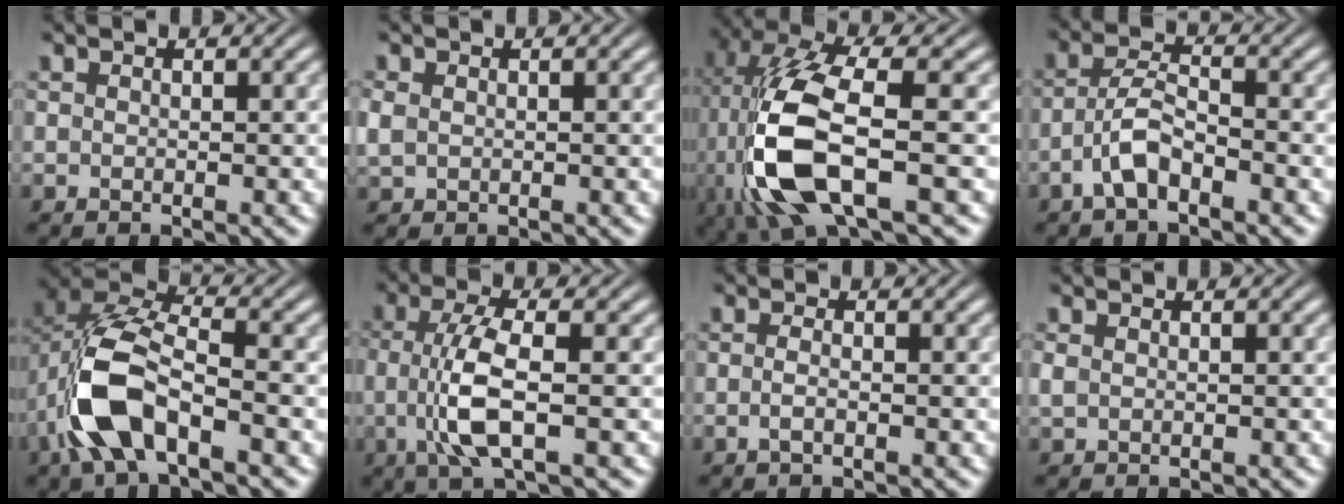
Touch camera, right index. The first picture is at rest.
{"total": 1.3, "force": [0.1, 1.2, 0.6], "torque": [-0.026, -0.009, 0.012]}
{"total": 10.6, "force": [-0.9, 4.8, 9.3], "torque": [-0.227, -0.030, 0.006]}
{"total": 3.6, "force": [-2.2, 1.6, 2.3], "torque": [-0.047, -0.007, -0.039]}
{"total": 10.5, "force": [0.0, 7.2, 7.7], "torque": [-0.194, -0.017, 0.001]}
{"total": 5.3, "force": [-0.6, 1.6, 5.0], "torque": [-0.114, -0.015, -0.001]}
{"total": 1.4, "force": [-1.0, -0.1, 1.0], "torque": [-0.031, -0.015, -0.012]}
{"total": 0.8, "force": [0.0, 0.7, 0.5], "torque": [-0.017, -0.007, 0.008]}